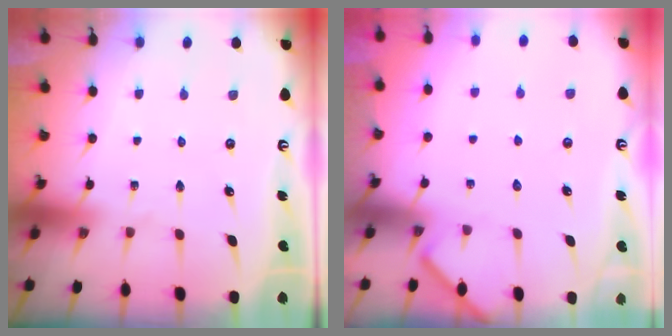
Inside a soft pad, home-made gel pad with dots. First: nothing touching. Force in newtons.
{"total": 1.7, "press": 1.6, "slide": 0.1}